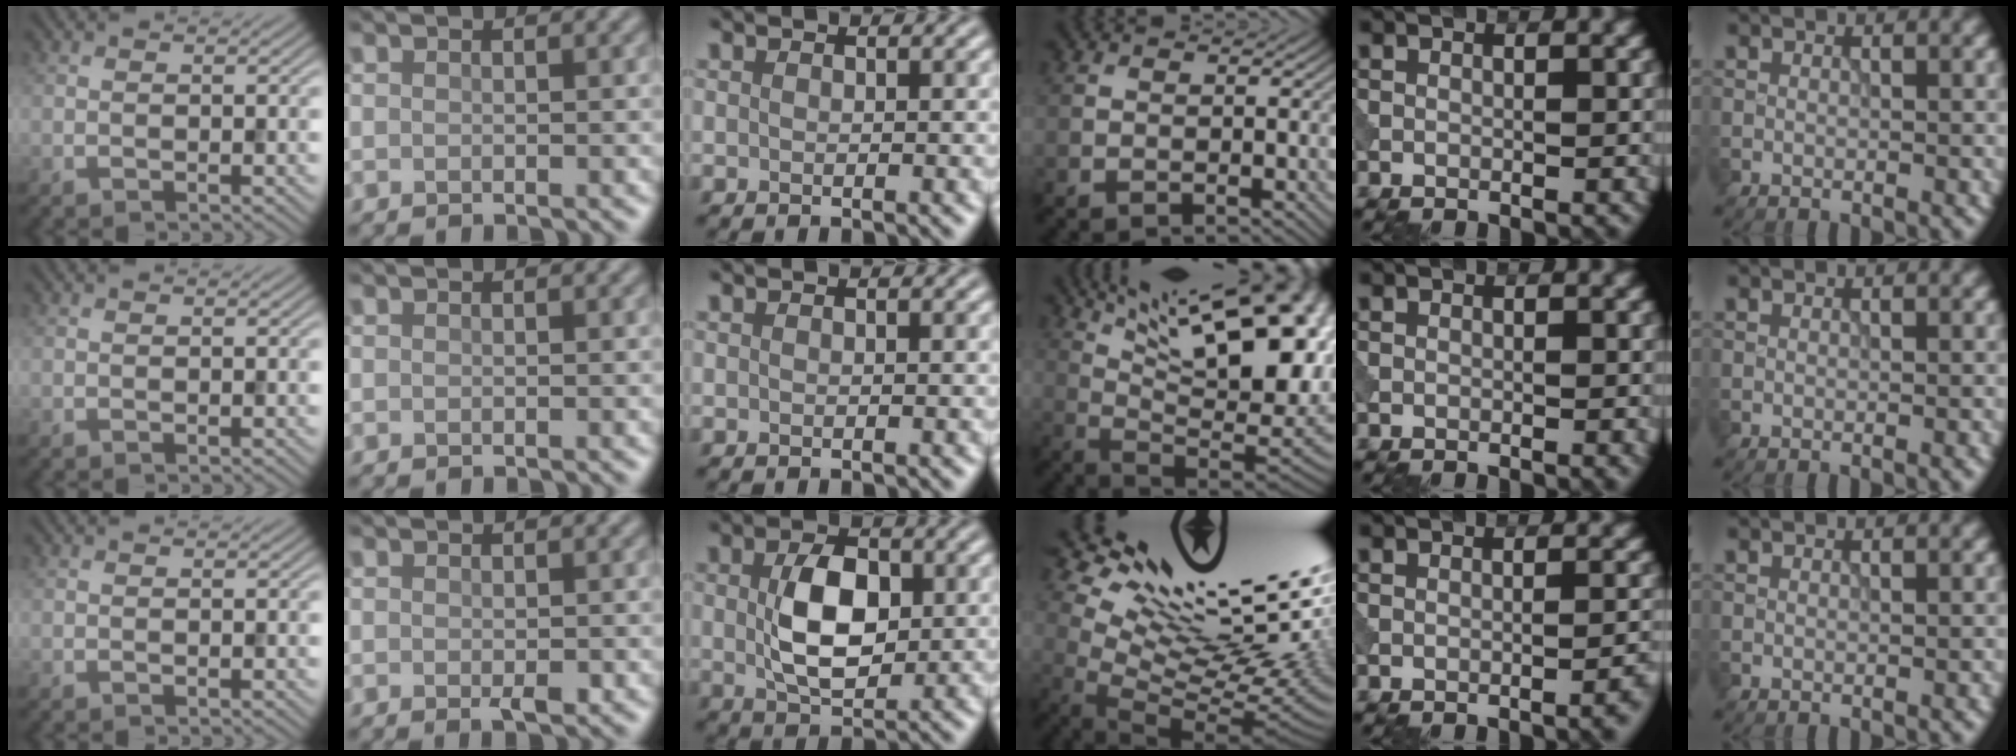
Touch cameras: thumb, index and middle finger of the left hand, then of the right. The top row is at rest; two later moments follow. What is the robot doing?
{"motion": "dispense", "object": "syringe"}